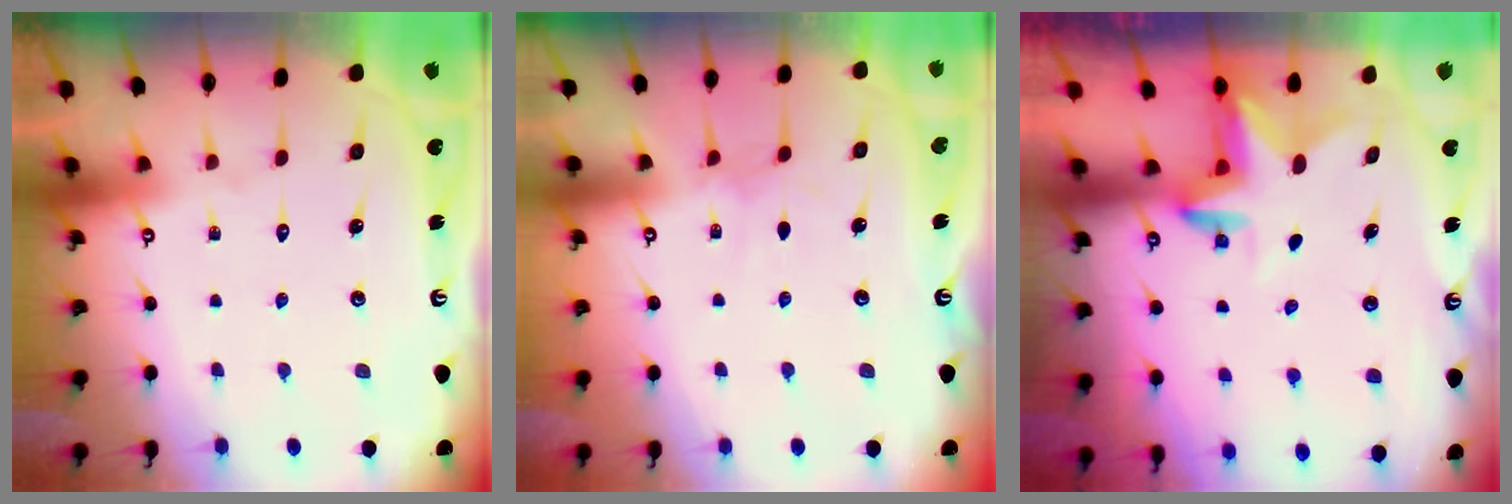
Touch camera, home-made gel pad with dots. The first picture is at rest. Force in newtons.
{"total": 2.9, "press": 2.9, "slide": 0.2}
{"total": 3.1, "press": 3.1, "slide": 0.4}